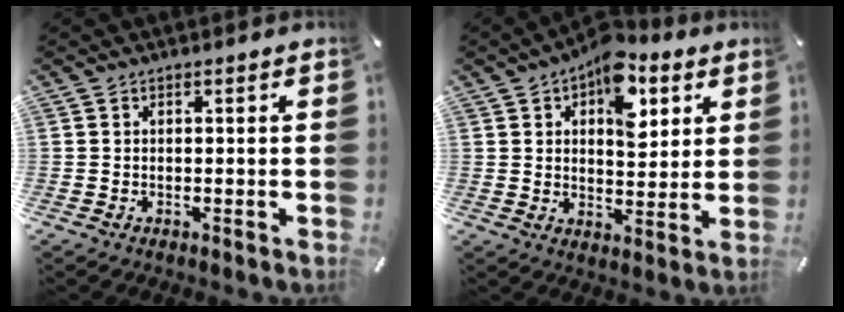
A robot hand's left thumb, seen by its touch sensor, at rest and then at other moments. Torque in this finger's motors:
{"motor_torque": [1.78, 1.44, 0.32, -0.21, 0.12]}